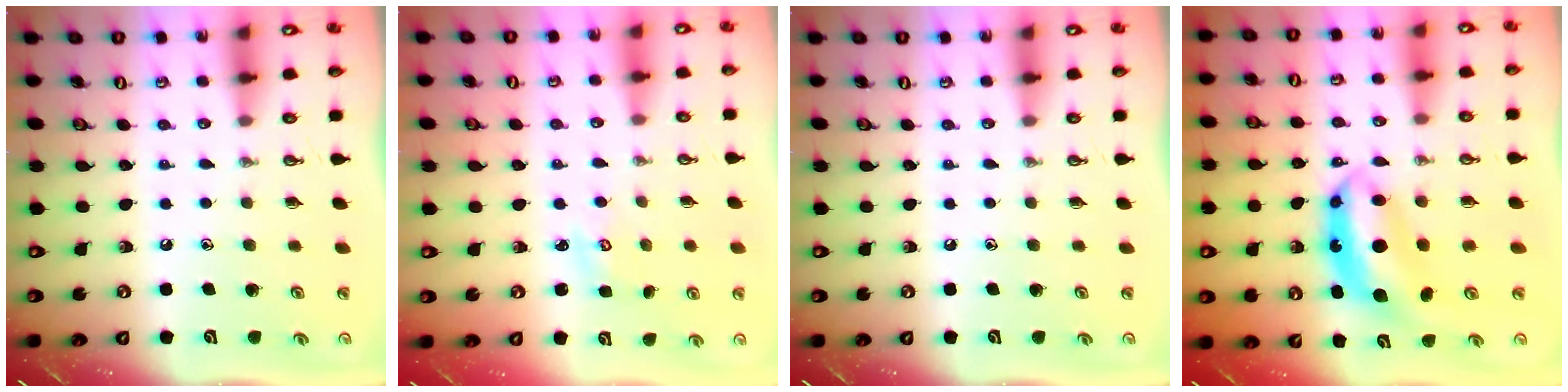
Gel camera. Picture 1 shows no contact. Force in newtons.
{"total": 1.9, "press": 1.9, "slide": 0.2}
{"total": 0.0}
{"total": 8.3, "press": 8.3, "slide": 0.7}